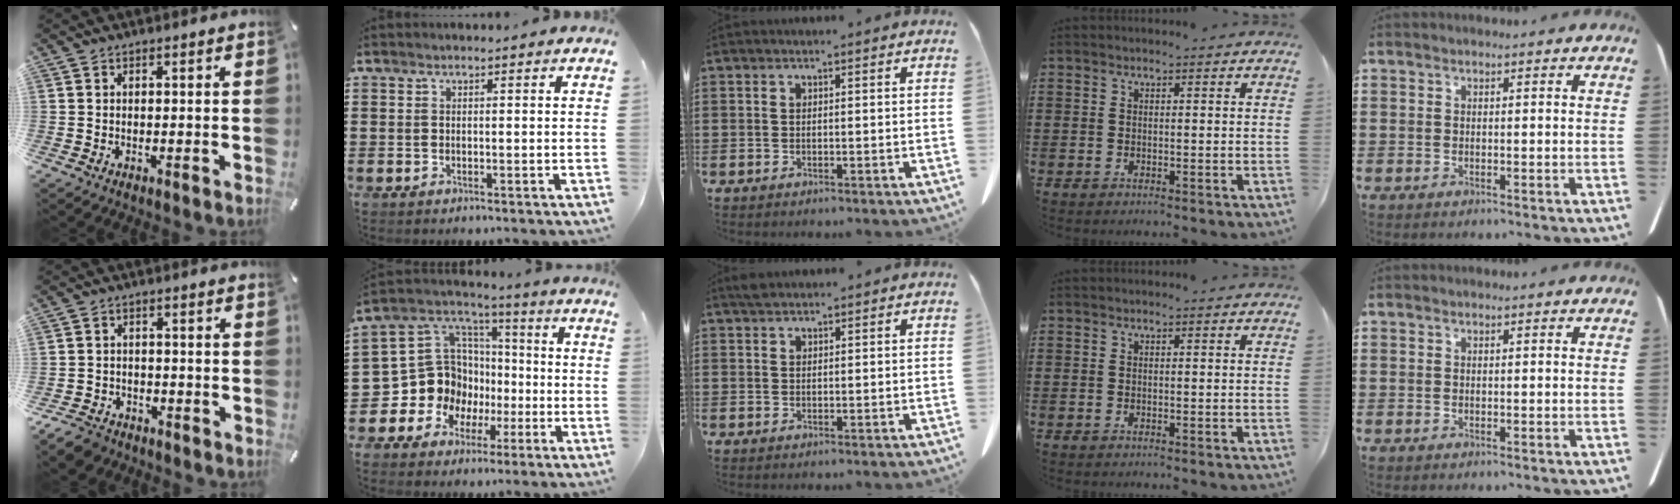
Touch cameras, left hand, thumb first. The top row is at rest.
{"thumb": {"total": 4.9, "force": [-3.9, 2.7, 1.2], "torque": [-0.035, 0.016, -0.080]}, "index": {"total": 12.1, "force": [-2.2, 11.4, 3.5], "torque": [-0.121, -0.014, -0.033]}, "middle": {"total": 1.2, "force": [1.1, 0.2, 0.4], "torque": [-0.011, -0.001, 0.022]}}